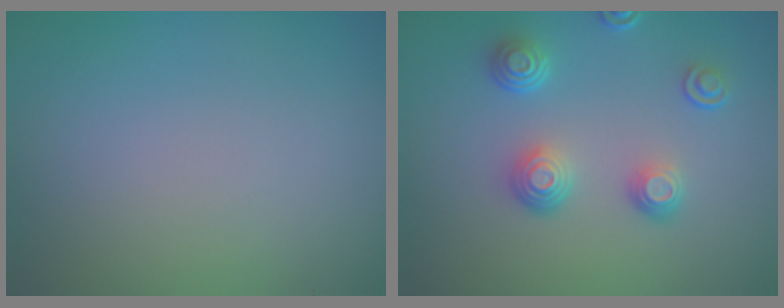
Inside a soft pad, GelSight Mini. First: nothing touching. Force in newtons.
{"total": 3.7, "press": 2.9, "slide": 2.3}